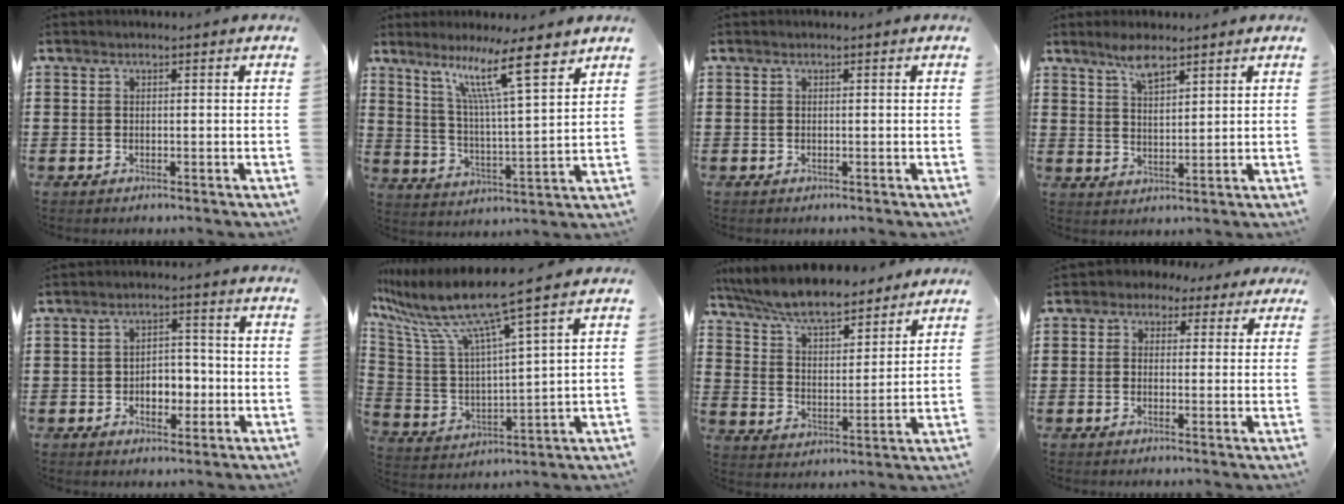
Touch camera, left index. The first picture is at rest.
{"total": 11.4, "force": [8.1, 0.8, 8.0], "torque": [-0.153, -0.041, 0.131]}
{"total": 0.0}
{"total": 4.6, "force": [3.3, 1.5, 2.8], "torque": [-0.063, 0.006, 0.060]}
{"total": 4.5, "force": [-1.3, 3.0, 3.1], "torque": [-0.055, 0.005, -0.030]}
{"total": 10.0, "force": [7.9, 0.1, 6.1], "torque": [-0.154, -0.054, 0.127]}
{"total": 8.3, "force": [7.4, 1.4, 3.5], "torque": [-0.098, -0.034, 0.133]}
{"total": 2.2, "force": [0.5, 2.0, 0.8], "torque": [-0.026, 0.011, 0.007]}